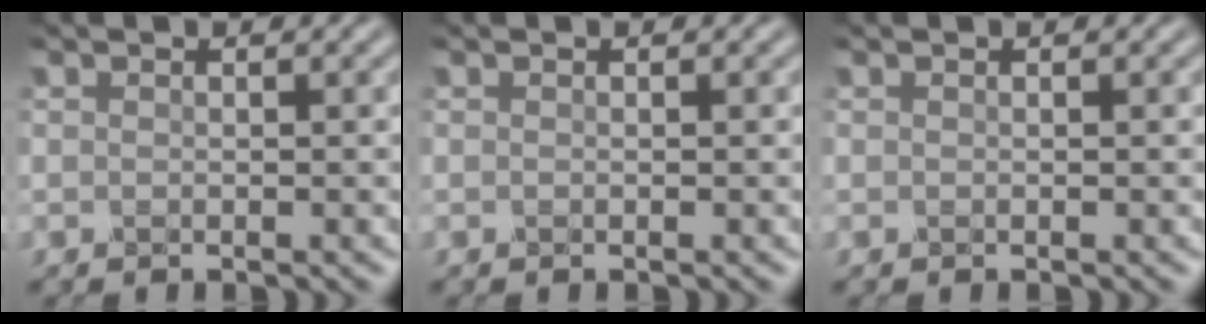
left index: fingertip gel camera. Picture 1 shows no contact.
{"total": 0.0}
{"total": 0.0}